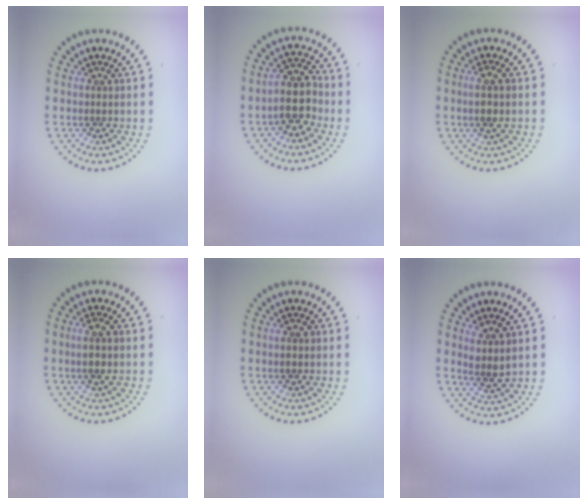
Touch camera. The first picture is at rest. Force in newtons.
{"total": 3.7, "press": 3.5, "slide": 1.3}
{"total": 2.0, "press": 1.8, "slide": 1.0}
{"total": 2.0, "press": 1.8, "slide": 1.0}
{"total": 1.2, "press": 1.2, "slide": 0.2}
{"total": 2.2, "press": 1.8, "slide": 1.2}